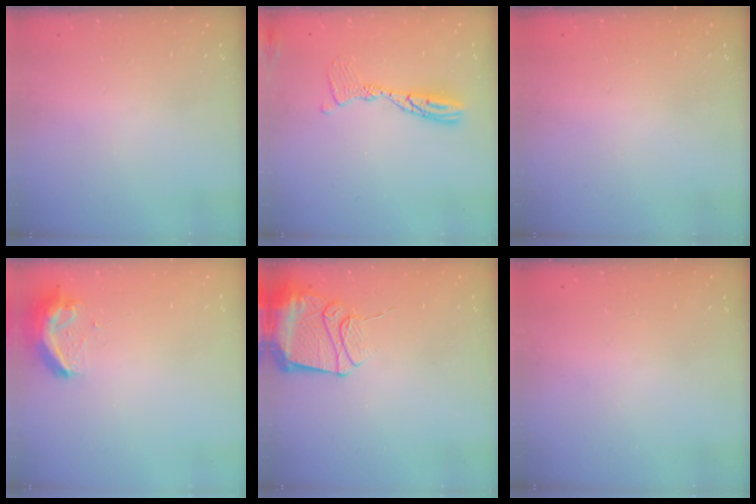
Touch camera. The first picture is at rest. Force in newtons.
{"total": 10.8, "press": 10.8, "slide": 1.0}
{"total": 0.0}
{"total": 9.5, "press": 9.5, "slide": 0.6}
{"total": 12.8, "press": 12.8, "slide": 1.1}
{"total": 0.0}